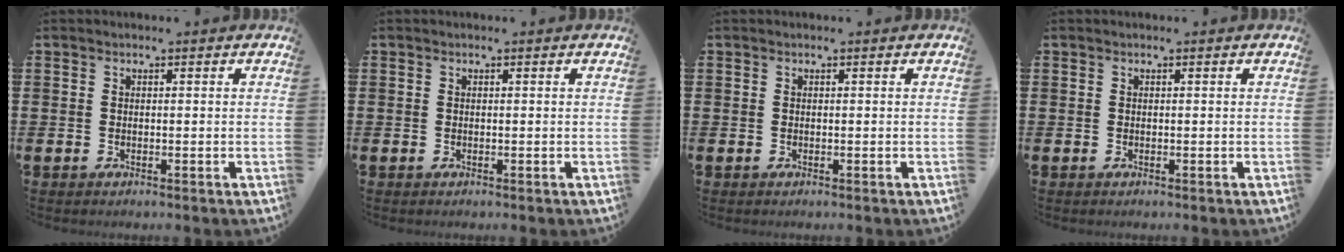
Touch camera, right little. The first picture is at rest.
{"total": 0.0}
{"total": 0.0}
{"total": 0.0}